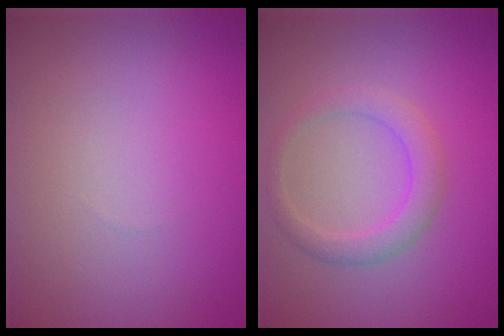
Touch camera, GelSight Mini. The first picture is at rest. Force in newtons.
{"total": 2.5, "press": 2.5, "slide": 0.1}